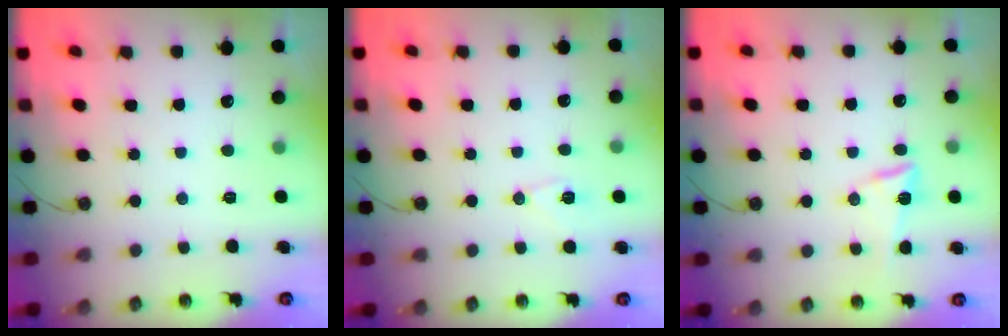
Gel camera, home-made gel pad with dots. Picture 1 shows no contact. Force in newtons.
{"total": 7.2, "press": 7.2, "slide": 0.1}
{"total": 7.9, "press": 7.6, "slide": 2.1}